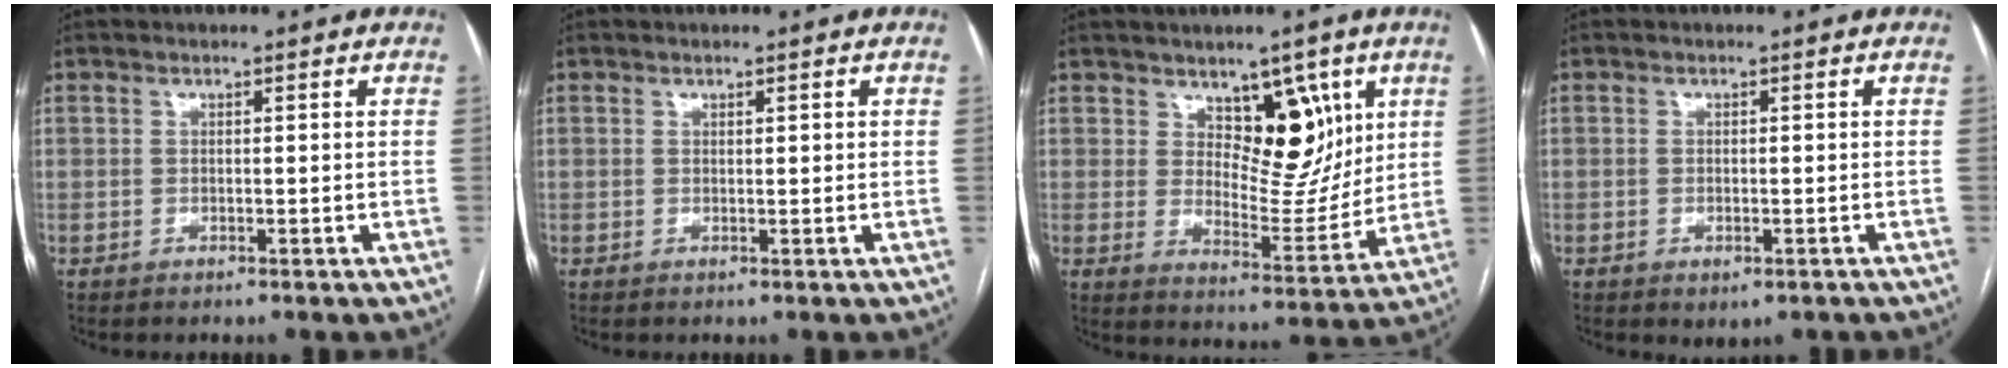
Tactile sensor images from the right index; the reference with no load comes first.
{"total": 0.9, "force": [0.4, 0.2, 0.8], "torque": [-0.016, 0.002, 0.007]}
{"total": 10.1, "force": [4.9, 5.3, 7.0], "torque": [-0.091, -0.004, 0.086]}
{"total": 1.8, "force": [-0.7, 1.0, 1.3], "torque": [-0.016, -0.003, -0.001]}